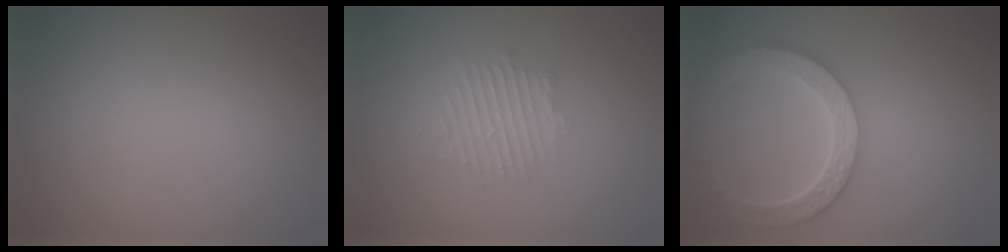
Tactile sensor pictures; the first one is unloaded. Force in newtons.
{"total": 2.4, "press": 2.4, "slide": 0.3}
{"total": 5.9, "press": 5.3, "slide": 2.8}